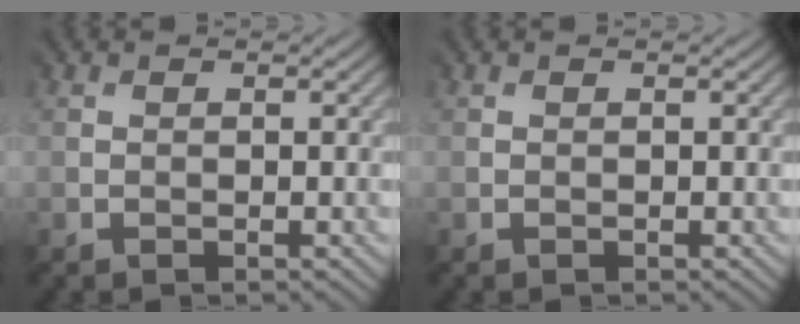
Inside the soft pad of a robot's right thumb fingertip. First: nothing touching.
{"total": 0.0}